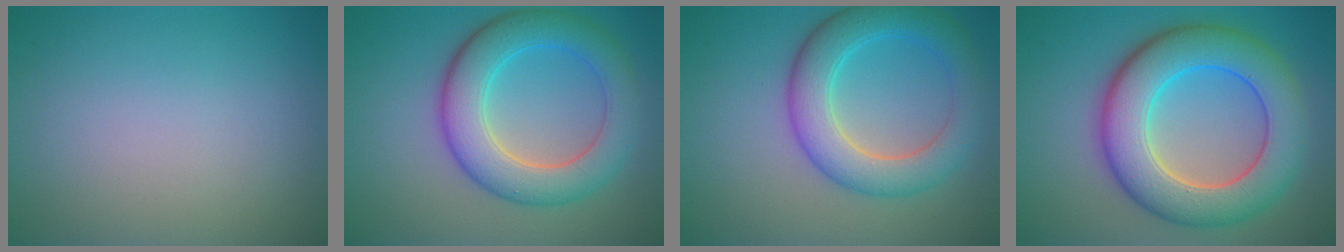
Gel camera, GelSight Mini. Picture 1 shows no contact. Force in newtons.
{"total": 7.0, "press": 7.0, "slide": 0.2}
{"total": 6.3, "press": 6.3, "slide": 0.2}
{"total": 9.6, "press": 9.6, "slide": 0.6}